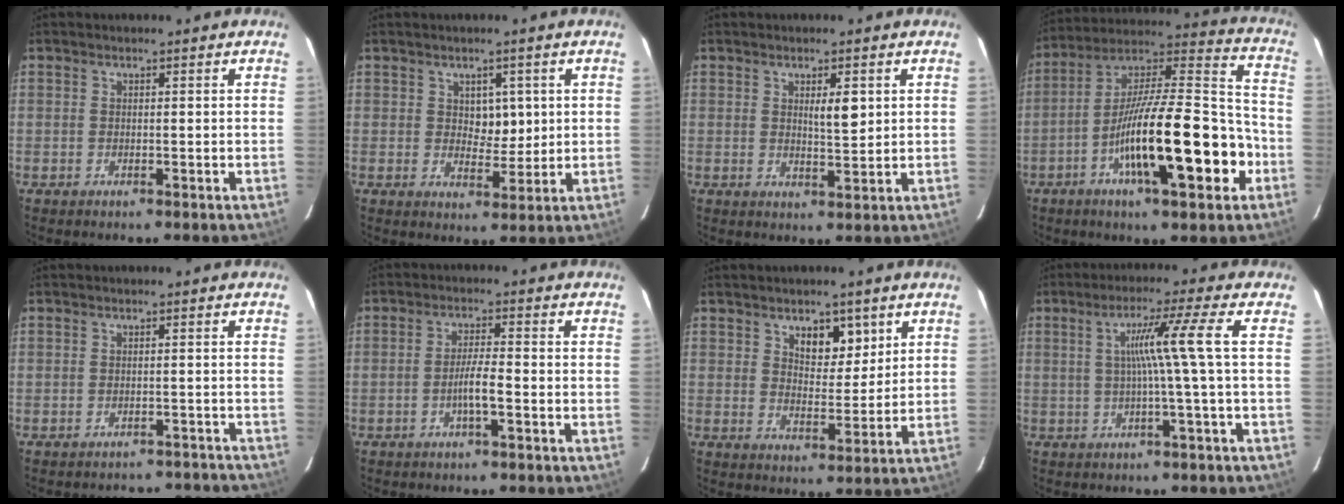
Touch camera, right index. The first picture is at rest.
{"total": 4.0, "force": [1.1, 2.5, 2.8], "torque": [-0.034, -0.001, 0.023]}
{"total": 3.4, "force": [1.1, 0.8, 3.1], "torque": [-0.048, -0.004, 0.018]}
{"total": 21.8, "force": [-7.4, 3.7, 20.2], "torque": [-0.336, 0.004, -0.118]}
{"total": 7.9, "force": [-7.6, 2.2, 0.1], "torque": [0.006, 0.012, -0.073]}
{"total": 3.9, "force": [-1.4, 0.2, 3.7], "torque": [-0.069, 0.003, -0.027]}
{"total": 6.0, "force": [3.3, 3.0, 4.0], "torque": [-0.057, -0.001, 0.055]}
{"total": 7.2, "force": [0.6, -2.3, 6.8], "torque": [-0.116, 0.014, 0.019]}